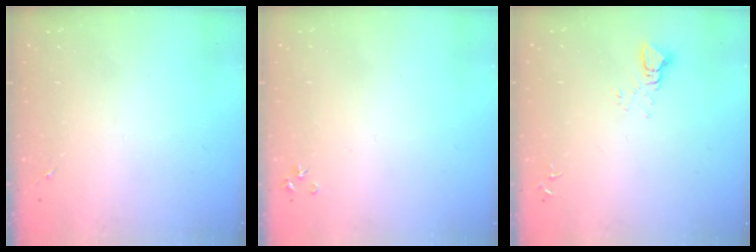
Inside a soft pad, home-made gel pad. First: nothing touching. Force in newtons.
{"total": 3.2, "press": 3.2, "slide": 0.4}
{"total": 2.5, "press": 2.5, "slide": 0.1}